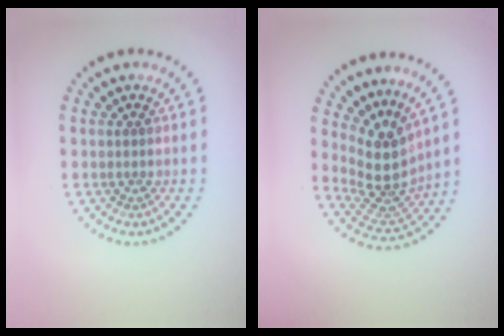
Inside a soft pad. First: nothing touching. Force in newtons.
{"total": 4.4, "press": 3.3, "slide": 2.9}